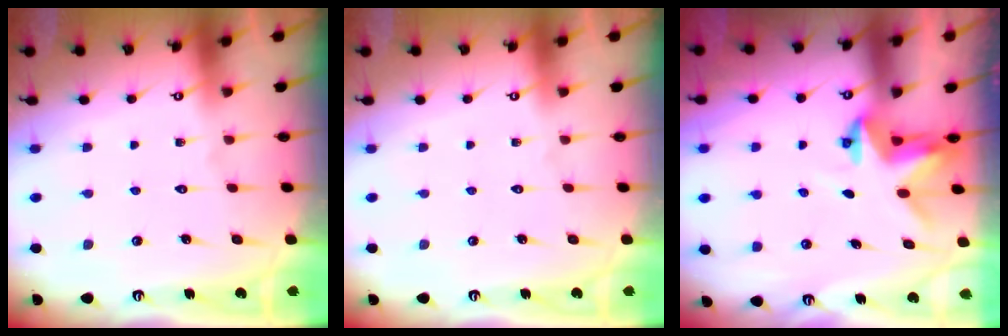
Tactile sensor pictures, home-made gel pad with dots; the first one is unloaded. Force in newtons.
{"total": 0.0}
{"total": 3.0, "press": 3.0, "slide": 0.0}